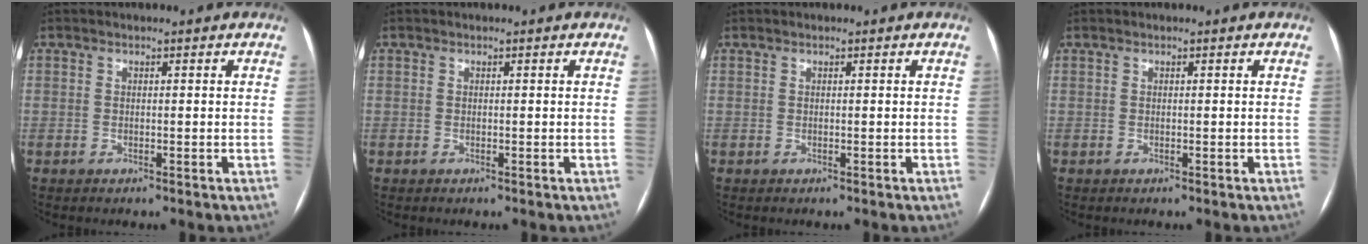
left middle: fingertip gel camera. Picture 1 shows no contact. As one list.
[{"total": 0.0}, {"total": 0.0}, {"total": 0.0}]